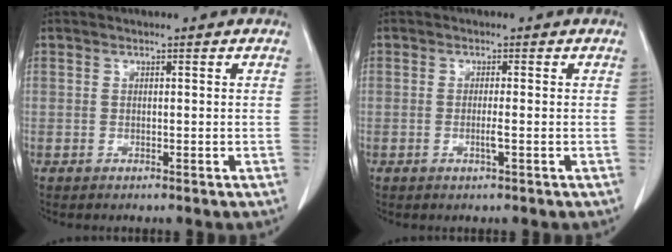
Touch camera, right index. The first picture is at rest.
{"total": 1.6, "force": [-0.5, -0.2, 1.5], "torque": [-0.032, -0.004, -0.010]}